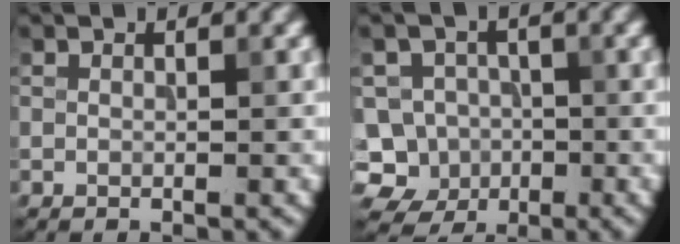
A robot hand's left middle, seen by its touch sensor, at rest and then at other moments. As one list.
[{"total": 7.0, "force": [-2.9, 6.1, 1.6], "torque": [-0.011, 0.002, -0.069]}]